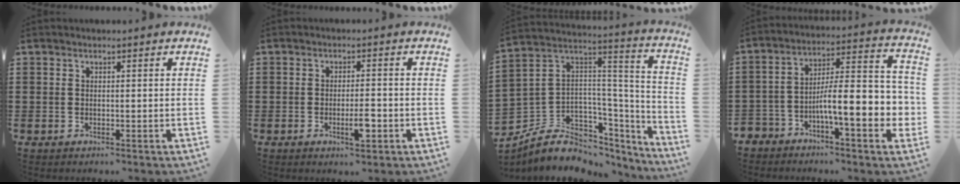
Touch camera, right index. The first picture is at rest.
{"total": 4.0, "force": [-1.6, 1.0, 3.6], "torque": [-0.065, -0.002, -0.029]}
{"total": 7.4, "force": [-4.3, 5.6, 2.0], "torque": [-0.066, -0.013, -0.075]}
{"total": 10.4, "force": [-3.8, 2.8, 9.2], "torque": [-0.156, -0.026, -0.076]}